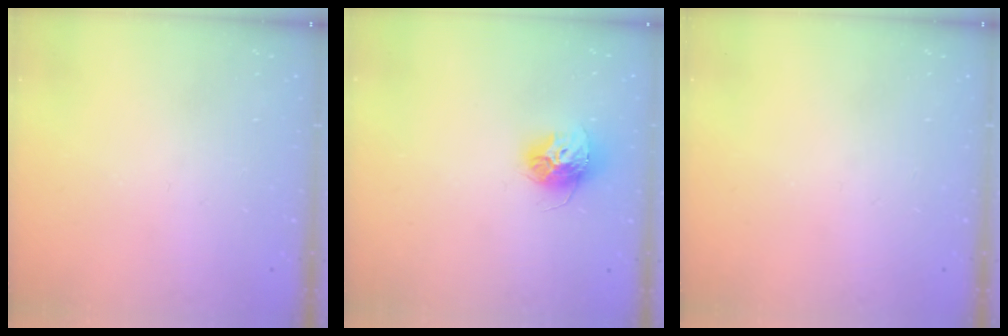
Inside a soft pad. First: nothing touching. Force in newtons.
{"total": 11.3, "press": 11.3, "slide": 1.0}
{"total": 0.0}